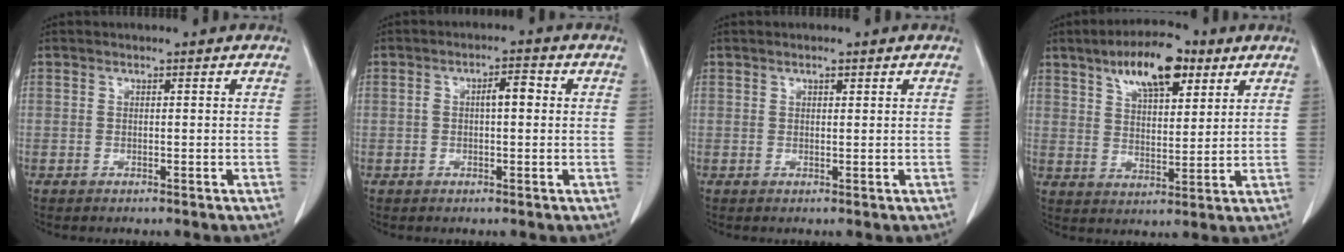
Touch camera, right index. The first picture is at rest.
{"total": 4.1, "force": [0.4, 1.6, 3.8], "torque": [-0.068, 0.021, 0.009]}
{"total": 1.4, "force": [0.8, 0.7, 1.0], "torque": [-0.021, -0.001, 0.014]}
{"total": 12.1, "force": [6.8, 4.8, 8.8], "torque": [-0.149, 0.016, 0.119]}